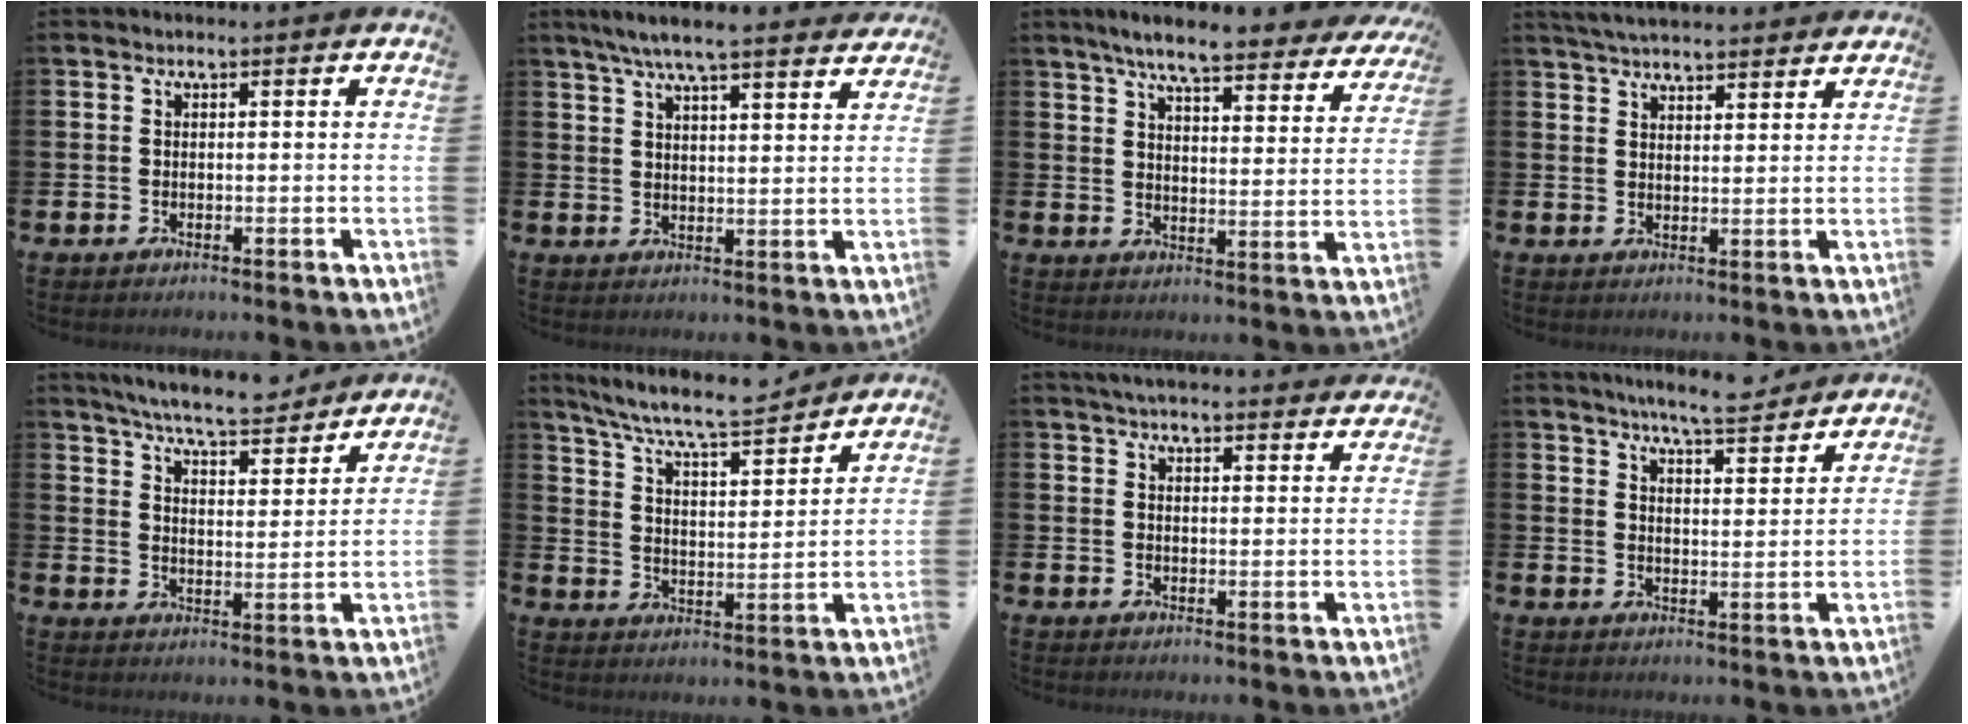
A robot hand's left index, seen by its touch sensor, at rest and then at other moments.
{"total": 6.8, "force": [6.3, 0.3, 2.5], "torque": [-0.062, -0.025, 0.112]}
{"total": 7.1, "force": [6.4, 0.7, 3.0], "torque": [-0.068, -0.040, 0.106]}
{"total": 4.4, "force": [4.4, 0.5, 0.7], "torque": [-0.021, -0.019, 0.079]}
{"total": 7.3, "force": [7.0, 0.5, 1.9], "torque": [-0.052, -0.046, 0.122]}
{"total": 8.5, "force": [7.9, 0.9, 2.8], "torque": [-0.074, -0.056, 0.136]}
{"total": 4.7, "force": [4.6, 0.5, 0.8], "torque": [-0.023, -0.023, 0.083]}
{"total": 6.7, "force": [6.5, -0.1, 1.5], "torque": [-0.031, -0.041, 0.113]}